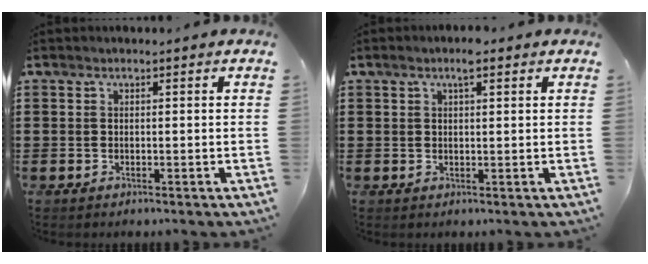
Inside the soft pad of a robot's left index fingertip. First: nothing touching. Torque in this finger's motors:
{"motor_torque": [0.60, -0.49, 0.32, 0.07]}